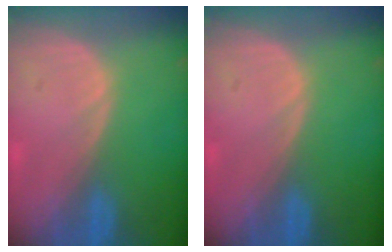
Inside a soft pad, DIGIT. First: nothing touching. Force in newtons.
{"total": 0.0}